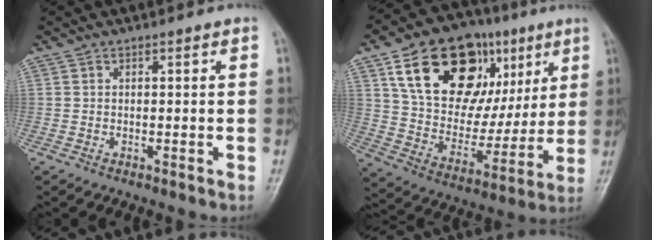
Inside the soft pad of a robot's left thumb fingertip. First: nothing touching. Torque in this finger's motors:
{"motor_torque": [2.55, 2.46, 1.97, -0.80, 0.43]}